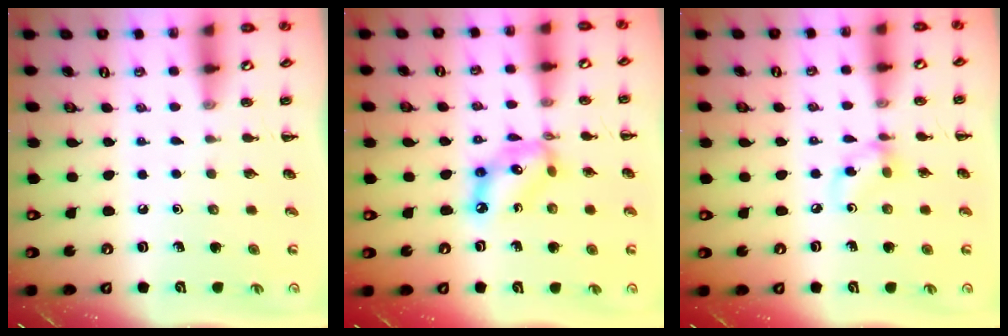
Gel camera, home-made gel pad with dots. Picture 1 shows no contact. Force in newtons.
{"total": 11.1, "press": 10.7, "slide": 2.8}
{"total": 6.6, "press": 6.6, "slide": 0.6}